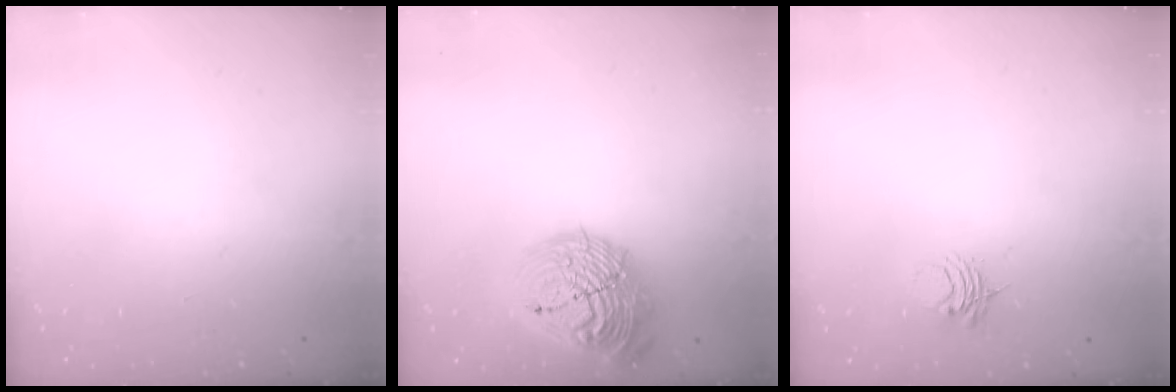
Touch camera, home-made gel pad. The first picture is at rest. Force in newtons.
{"total": 21.6, "press": 21.5, "slide": 2.6}
{"total": 4.3, "press": 4.3, "slide": 0.5}